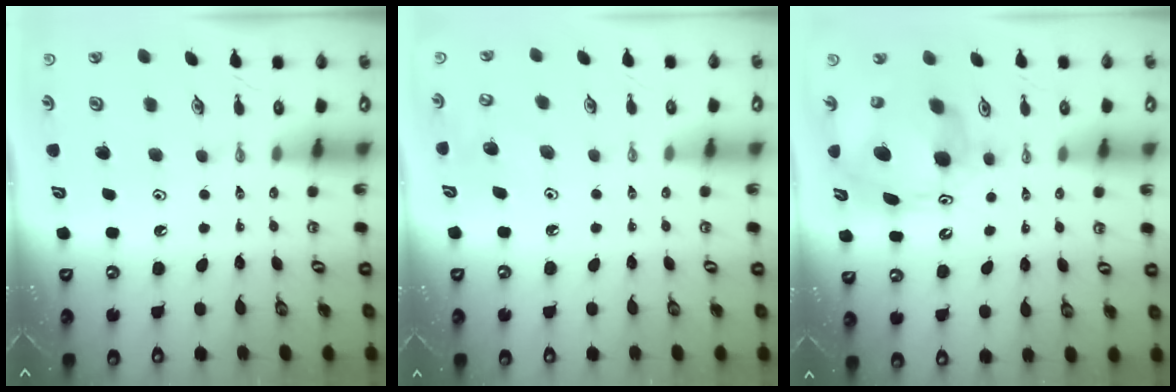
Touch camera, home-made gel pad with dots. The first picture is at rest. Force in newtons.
{"total": 7.8, "press": 7.6, "slide": 1.6}
{"total": 14.1, "press": 14.0, "slide": 1.1}